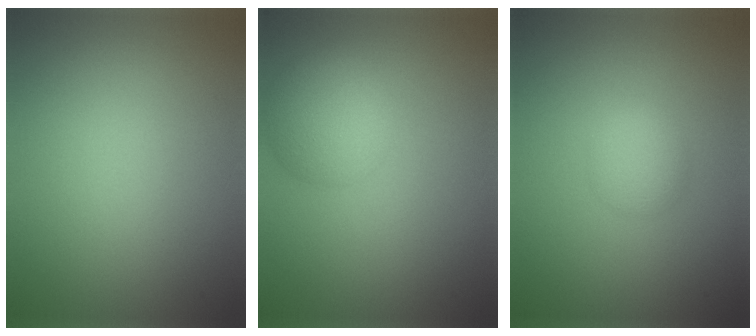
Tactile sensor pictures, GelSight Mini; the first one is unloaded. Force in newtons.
{"total": 4.5, "press": 4.5, "slide": 0.2}
{"total": 2.1, "press": 2.1, "slide": 0.1}